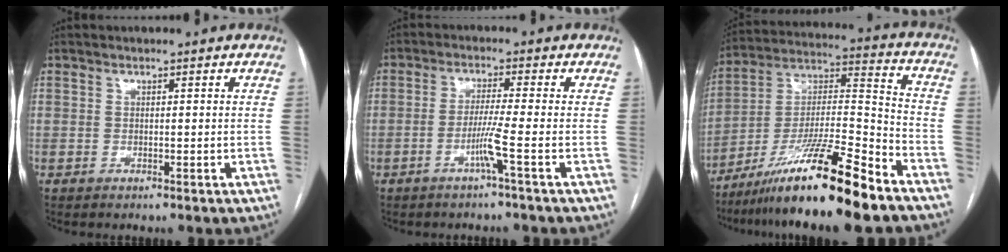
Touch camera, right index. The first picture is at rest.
{"total": 4.1, "force": [-1.9, -1.3, 3.5], "torque": [-0.069, -0.002, -0.039]}
{"total": 18.6, "force": [-13.6, -0.2, 12.7], "torque": [-0.245, -0.018, -0.240]}